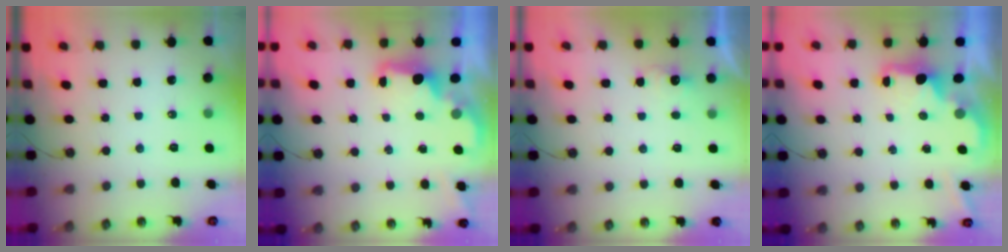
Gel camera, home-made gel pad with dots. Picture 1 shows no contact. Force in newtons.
{"total": 2.0, "press": 1.9, "slide": 0.8}
{"total": 2.1, "press": 1.9, "slide": 0.8}
{"total": 1.9, "press": 1.7, "slide": 0.7}